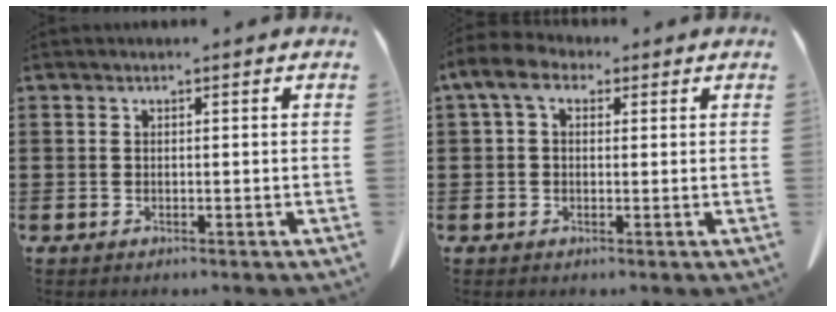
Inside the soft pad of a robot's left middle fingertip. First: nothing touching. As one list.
[{"total": 4.9, "force": [1.6, 2.8, 3.6], "torque": [-0.084, 0.010, 0.025]}]